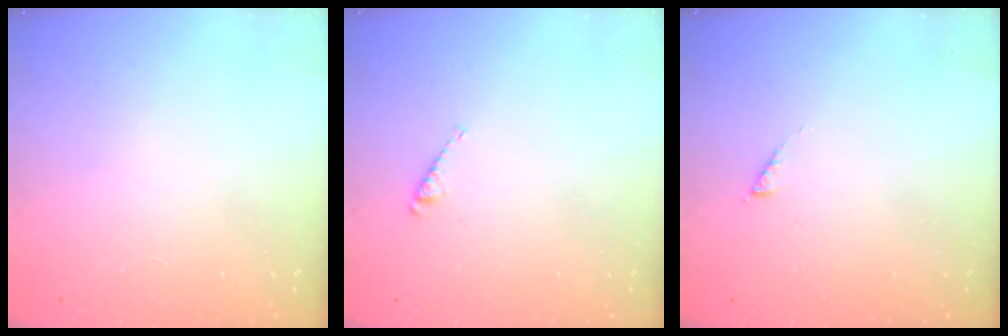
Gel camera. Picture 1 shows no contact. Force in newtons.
{"total": 3.1, "press": 3.1, "slide": 0.4}
{"total": 1.6, "press": 1.5, "slide": 0.3}